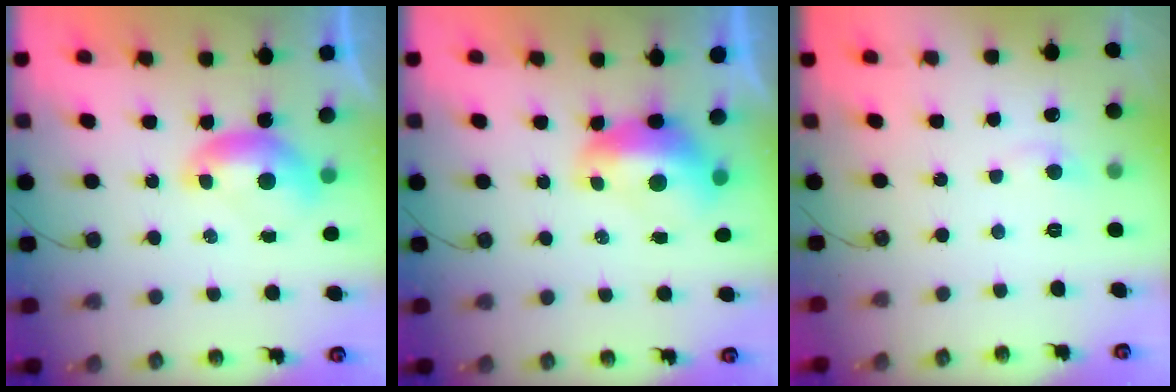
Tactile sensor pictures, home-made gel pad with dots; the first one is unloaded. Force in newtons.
{"total": 2.3, "press": 2.2, "slide": 0.6}
{"total": 1.0, "press": 0.8, "slide": 0.7}